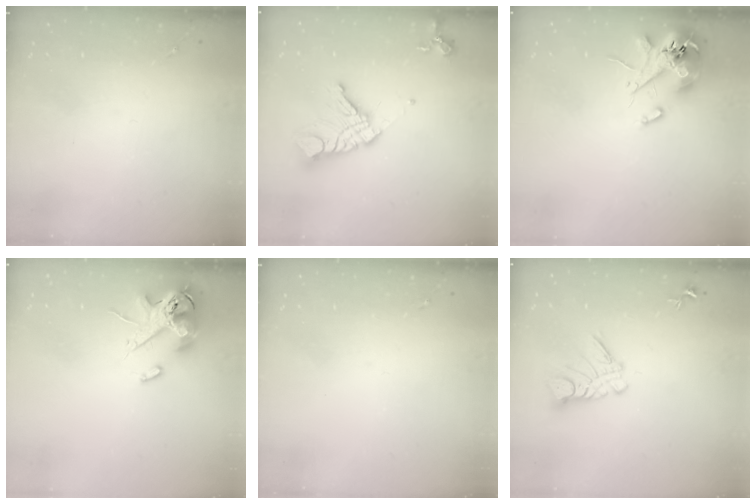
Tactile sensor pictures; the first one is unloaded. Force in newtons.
{"total": 16.4, "press": 16.3, "slide": 2.1}
{"total": 12.3, "press": 12.2, "slide": 1.9}
{"total": 13.9, "press": 13.7, "slide": 2.4}
{"total": 0.0}
{"total": 9.7, "press": 9.7, "slide": 0.9}